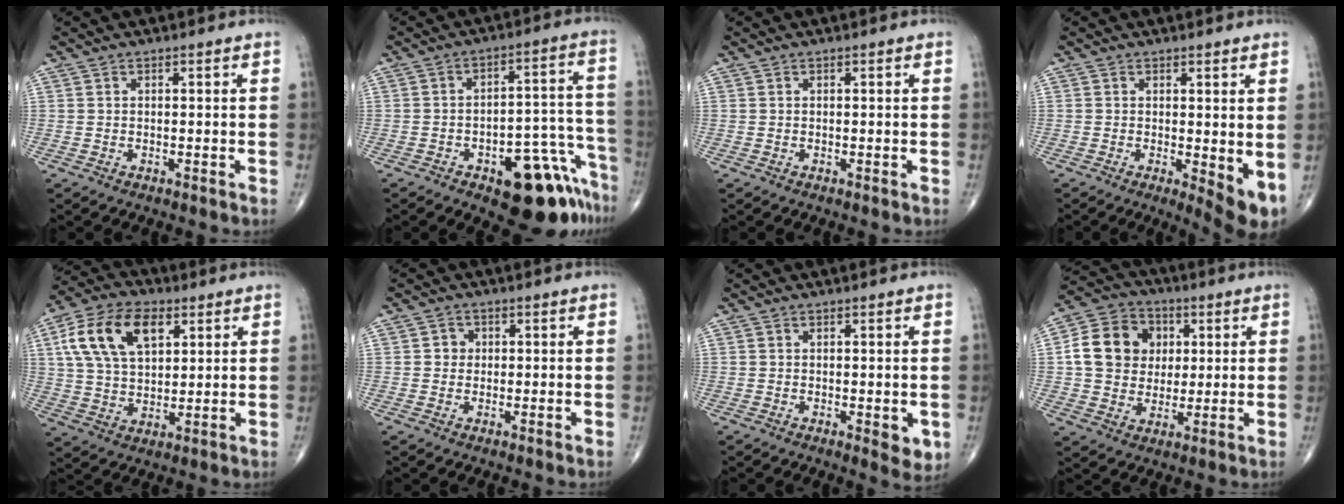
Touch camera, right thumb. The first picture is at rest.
{"total": 16.0, "force": [-9.3, 6.8, 11.1], "torque": [-0.076, 0.090, -0.117]}
{"total": 0.0}
{"total": 5.8, "force": [-0.1, 2.0, 5.5], "torque": [-0.075, -0.016, 0.000]}
{"total": 15.4, "force": [5.6, 9.0, 11.1], "torque": [-0.194, 0.001, 0.103]}
{"total": 2.3, "force": [0.2, 2.2, 0.7], "torque": [0.005, 0.005, -0.001]}
{"total": 3.6, "force": [-0.6, 1.5, 3.2], "torque": [-0.032, -0.008, -0.006]}
{"total": 13.5, "force": [2.3, 11.5, 6.8], "torque": [-0.094, 0.008, 0.034]}